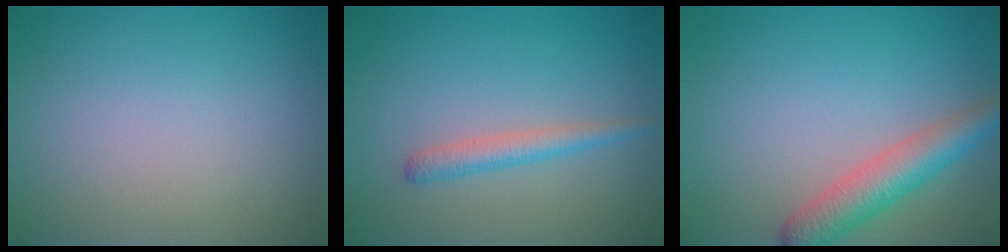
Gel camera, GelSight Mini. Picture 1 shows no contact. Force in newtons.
{"total": 1.9, "press": 1.9, "slide": 0.1}
{"total": 4.4, "press": 4.4, "slide": 0.2}